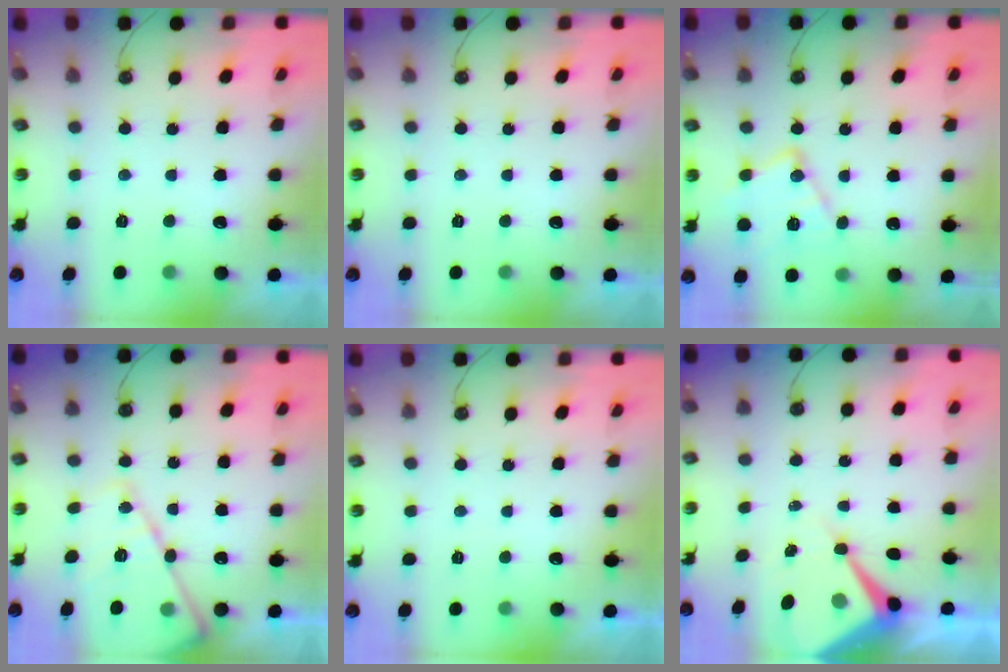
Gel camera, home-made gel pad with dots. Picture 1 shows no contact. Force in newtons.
{"total": 0.0}
{"total": 13.5, "press": 13.5, "slide": 0.6}
{"total": 15.1, "press": 15.0, "slide": 1.1}
{"total": 2.7, "press": 2.7, "slide": 0.4}
{"total": 8.4, "press": 8.3, "slide": 0.7}